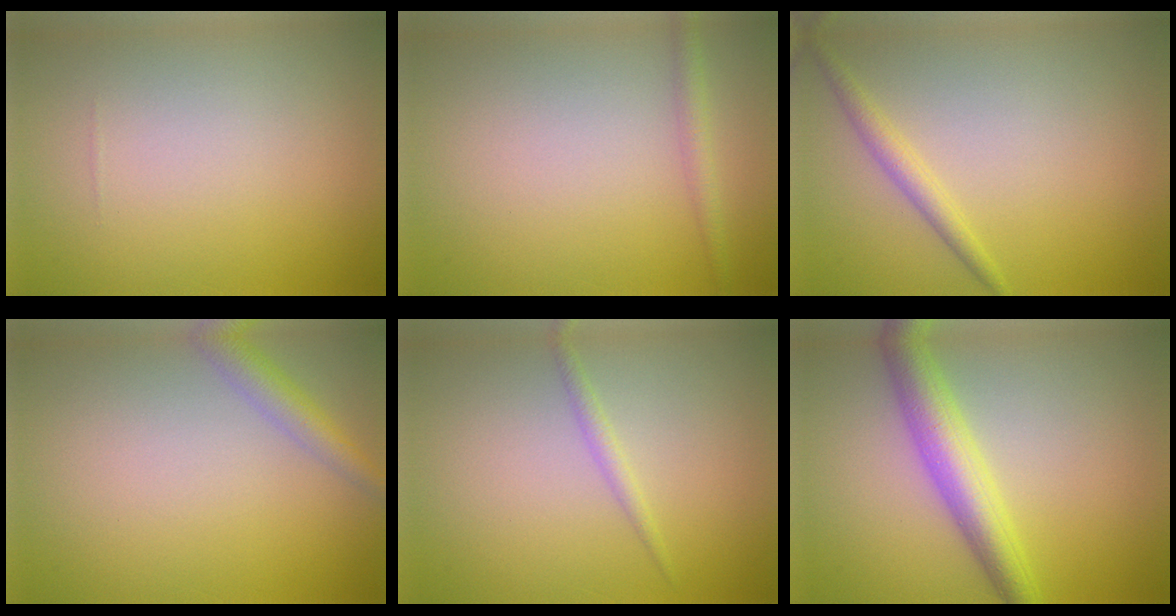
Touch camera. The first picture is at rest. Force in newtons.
{"total": 1.6, "press": 1.6, "slide": 0.0}
{"total": 1.8, "press": 1.8, "slide": 0.1}
{"total": 2.7, "press": 2.7, "slide": 0.1}
{"total": 1.2, "press": 1.2, "slide": 0.0}
{"total": 5.0, "press": 5.0, "slide": 0.1}